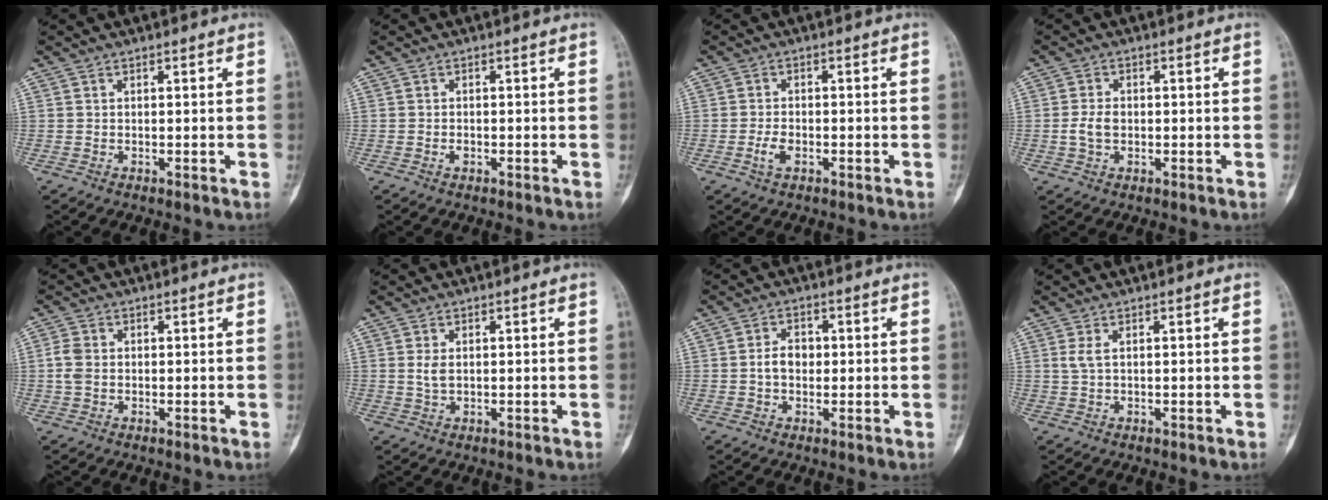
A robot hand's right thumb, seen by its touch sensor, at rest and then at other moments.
{"total": 1.0, "force": [-0.5, 0.6, 0.6], "torque": [-0.010, 0.003, -0.010]}
{"total": 2.9, "force": [-1.2, 1.5, 2.2], "torque": [-0.046, 0.008, -0.024]}
{"total": 3.4, "force": [-0.4, 2.3, 2.5], "torque": [-0.052, 0.007, -0.008]}
{"total": 3.1, "force": [-0.1, 2.2, 2.1], "torque": [-0.052, 0.005, -0.006]}
{"total": 2.1, "force": [0.3, 1.2, 1.8], "torque": [-0.038, -0.001, 0.007]}
{"total": 4.0, "force": [-0.1, 2.9, 2.7], "torque": [-0.042, 0.011, -0.007]}
{"total": 1.6, "force": [0.4, 0.5, 1.5], "torque": [-0.044, 0.007, 0.014]}